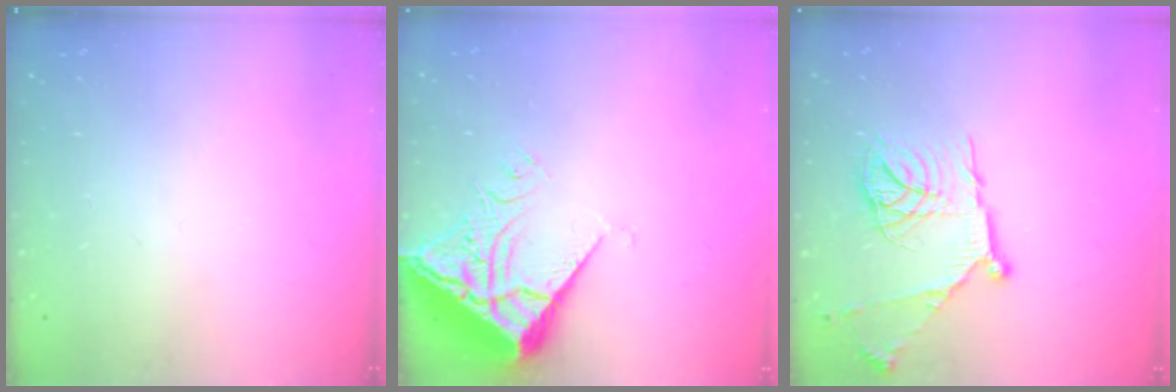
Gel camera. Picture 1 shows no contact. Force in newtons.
{"total": 7.5, "press": 7.4, "slide": 1.0}
{"total": 17.9, "press": 17.8, "slide": 1.6}